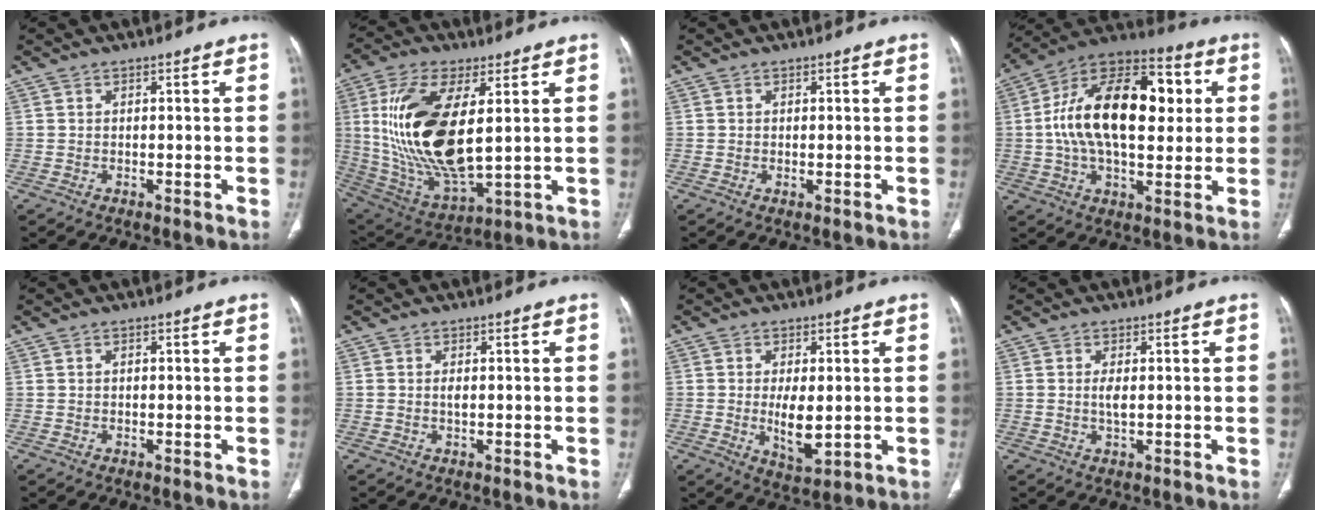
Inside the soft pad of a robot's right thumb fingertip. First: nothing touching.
{"total": 22.2, "force": [3.4, 9.6, 19.7], "torque": [-0.399, -0.024, 0.076]}
{"total": 0.8, "force": [-0.2, 0.3, 0.7], "torque": [-0.011, -0.003, 0.000]}
{"total": 23.7, "force": [3.2, 12.7, 19.7], "torque": [-0.316, 0.022, 0.043]}
{"total": 0.0}
{"total": 1.0, "force": [0.0, 0.4, 0.9], "torque": [-0.020, -0.001, 0.002]}
{"total": 6.9, "force": [-0.5, 3.2, 6.1], "torque": [-0.100, -0.015, 0.002]}
{"total": 2.0, "force": [0.1, 0.6, 1.9], "torque": [-0.043, -0.004, 0.006]}